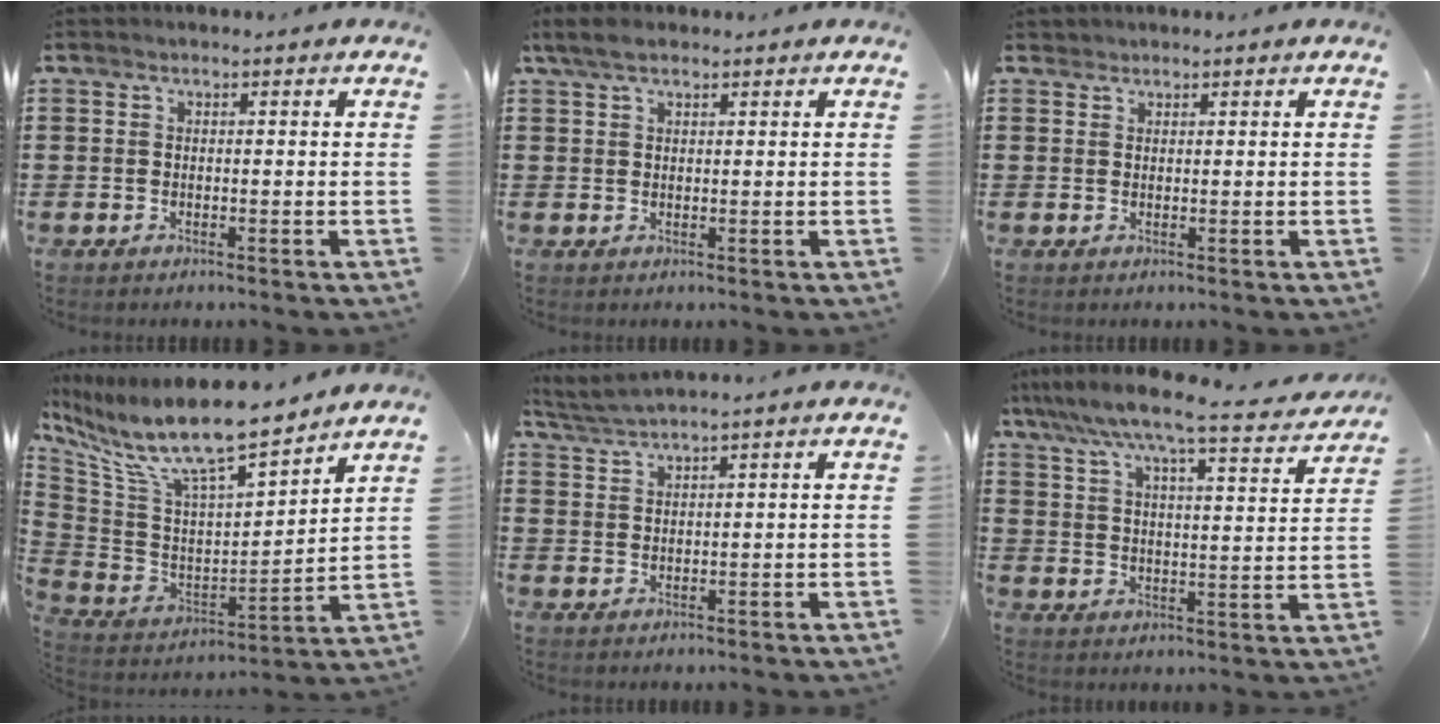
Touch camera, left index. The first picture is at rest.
{"total": 3.0, "force": [1.9, 1.2, 2.0], "torque": [-0.042, 0.006, 0.035]}
{"total": 1.0, "force": [0.9, 0.5, 0.0], "torque": [-0.004, 0.003, 0.019]}
{"total": 12.0, "force": [9.8, 2.2, 6.6], "torque": [-0.168, -0.065, 0.169]}
{"total": 2.2, "force": [2.0, -0.5, 0.9], "torque": [-0.021, -0.003, 0.037]}
{"total": 7.4, "force": [6.4, -0.1, 3.6], "torque": [-0.096, -0.040, 0.105]}